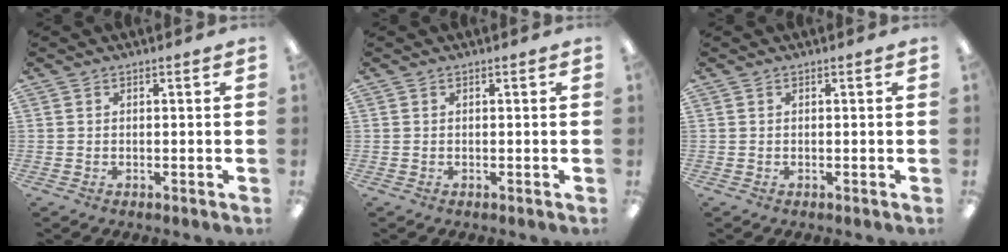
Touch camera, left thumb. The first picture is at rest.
{"total": 0.0}
{"total": 0.0}